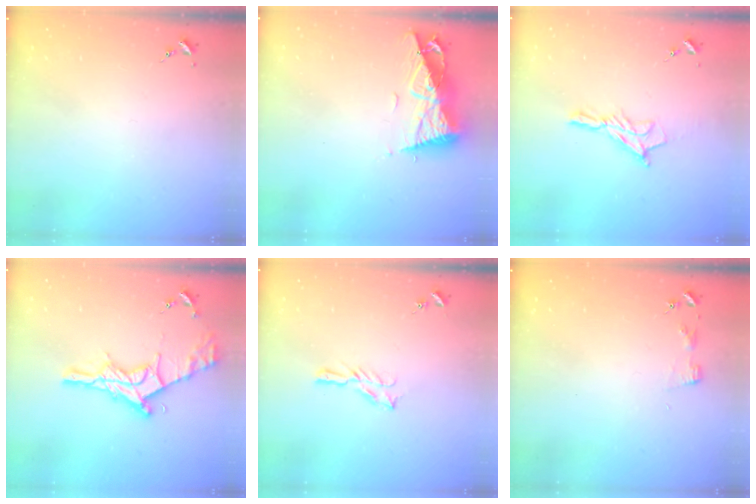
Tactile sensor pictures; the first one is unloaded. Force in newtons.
{"total": 10.4, "press": 10.3, "slide": 1.4}
{"total": 8.7, "press": 8.7, "slide": 0.5}
{"total": 19.0, "press": 18.9, "slide": 1.3}
{"total": 5.1, "press": 5.1, "slide": 0.5}
{"total": 2.9, "press": 2.9, "slide": 0.3}